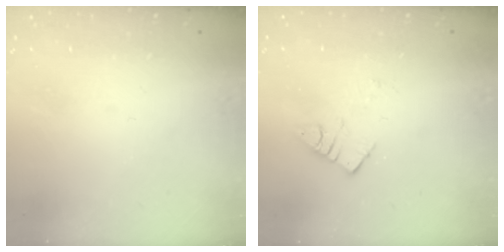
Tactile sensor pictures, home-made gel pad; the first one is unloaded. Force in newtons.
{"total": 4.1, "press": 4.1, "slide": 0.2}